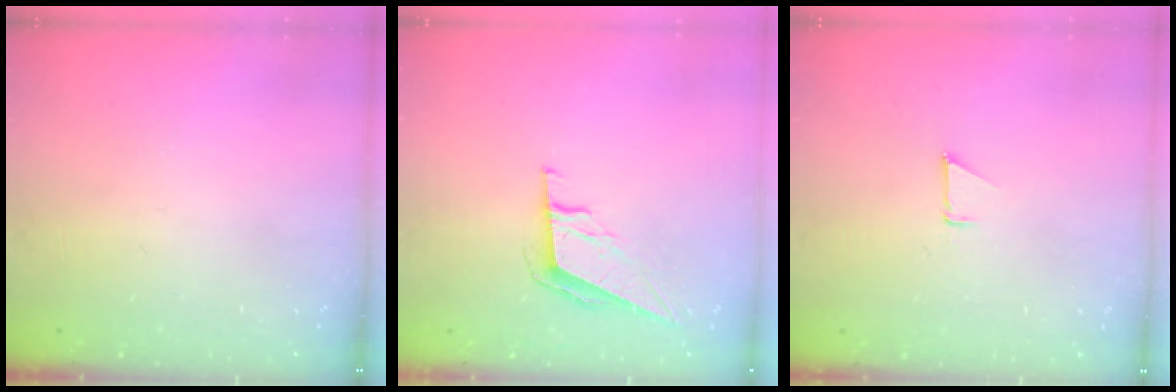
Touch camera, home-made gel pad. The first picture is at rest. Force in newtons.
{"total": 7.4, "press": 7.1, "slide": 2.2}
{"total": 0.9, "press": 0.9, "slide": 0.1}